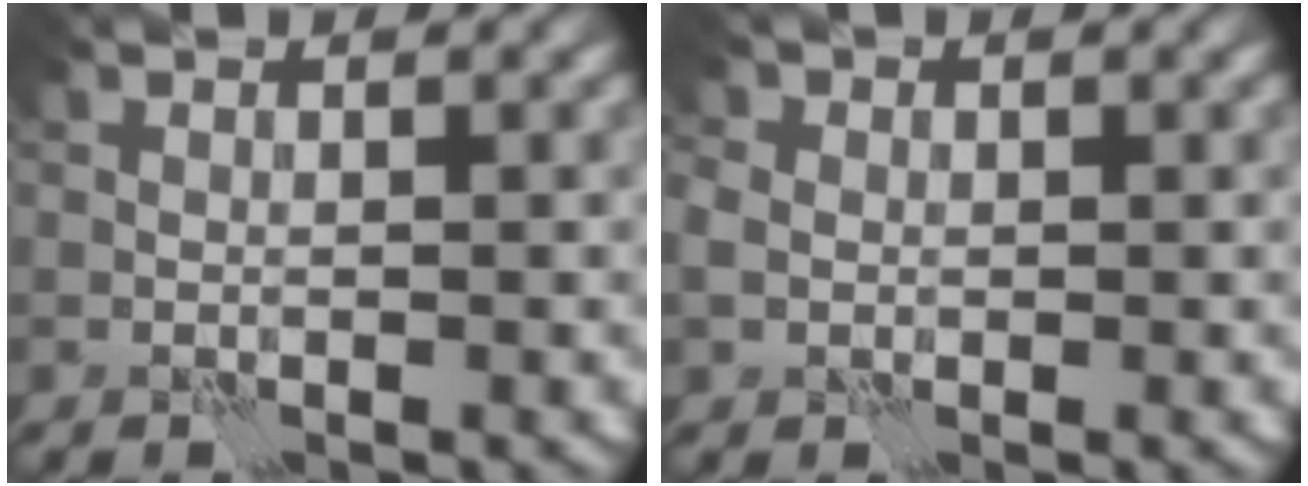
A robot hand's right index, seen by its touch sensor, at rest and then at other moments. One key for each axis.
{"total": 2.5, "fx": 0.1, "fy": 2.2, "fz": 1.0, "tx": -0.028, "ty": 0.005, "tz": 0.002}